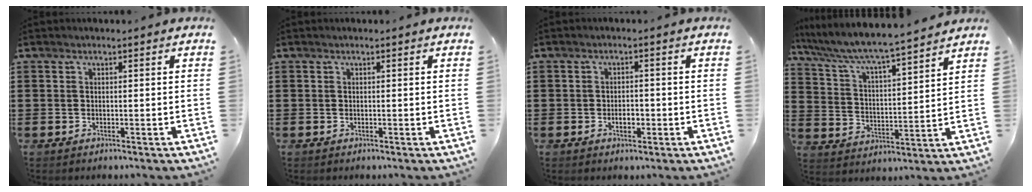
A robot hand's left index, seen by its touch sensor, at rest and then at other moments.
{"total": 0.0}
{"total": 2.5, "force": [-0.5, 1.3, 2.1], "torque": [-0.041, 0.003, -0.010]}
{"total": 5.4, "force": [5.0, -0.1, 2.2], "torque": [-0.067, -0.038, 0.076]}